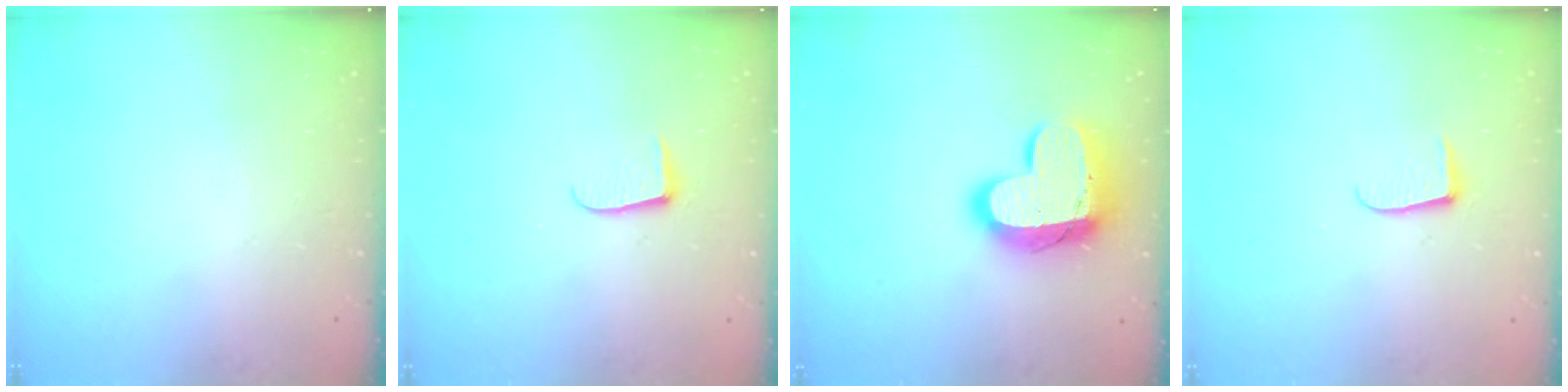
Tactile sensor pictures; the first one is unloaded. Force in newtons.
{"total": 4.9, "press": 4.8, "slide": 0.6}
{"total": 16.3, "press": 16.2, "slide": 1.4}
{"total": 4.9, "press": 4.8, "slide": 0.6}